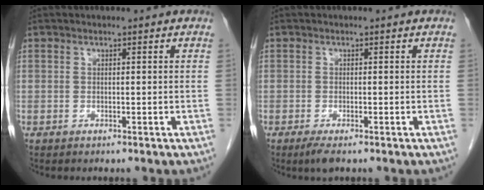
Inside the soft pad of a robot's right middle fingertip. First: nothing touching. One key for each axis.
{"total": 2.1, "fx": -1.4, "fy": 0.4, "fz": 1.5, "tx": -0.030, "ty": -0.006, "tz": -0.025}